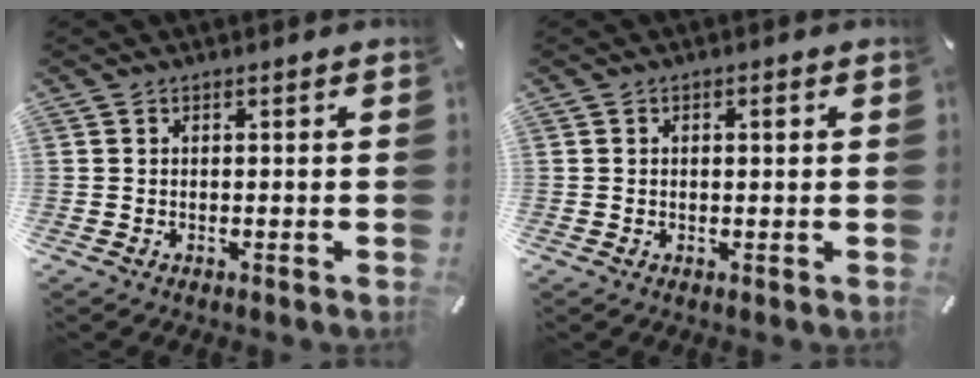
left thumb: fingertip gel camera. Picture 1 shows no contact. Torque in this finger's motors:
{"motor_torque": [-0.34, -0.46, -0.07, -0.03, 0.01]}